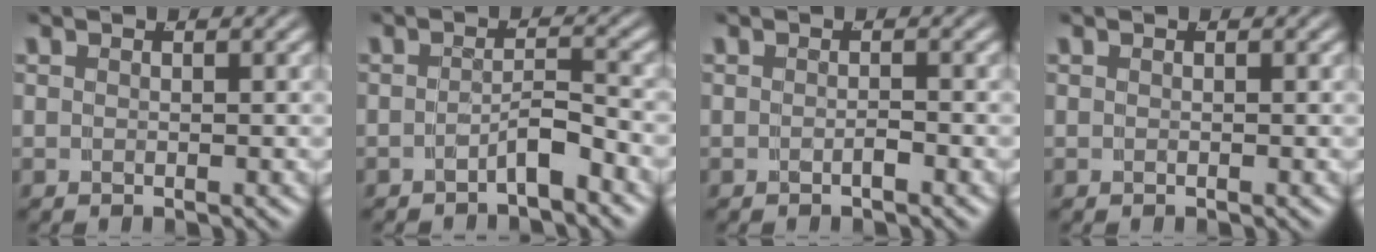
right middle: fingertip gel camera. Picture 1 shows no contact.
{"total": 2.3, "force": [-2.0, 0.1, 1.3], "torque": [-0.011, -0.003, -0.033]}
{"total": 0.8, "force": [-0.7, -0.3, 0.4], "torque": [-0.001, -0.001, -0.011]}
{"total": 0.0}